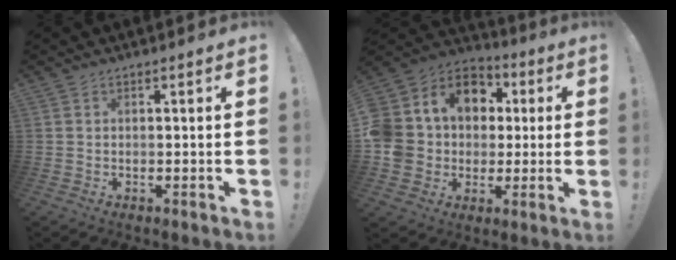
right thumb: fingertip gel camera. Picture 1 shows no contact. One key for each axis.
{"total": 14.5, "fx": 1.9, "fy": 12.9, "fz": 6.3, "tx": -0.114, "ty": 0.001, "tz": 0.057}